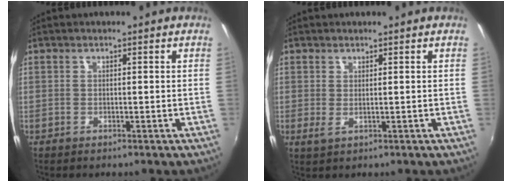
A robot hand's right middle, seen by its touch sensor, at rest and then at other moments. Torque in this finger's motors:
{"motor_torque": [1.17, -0.97, 0.13, 0.04]}